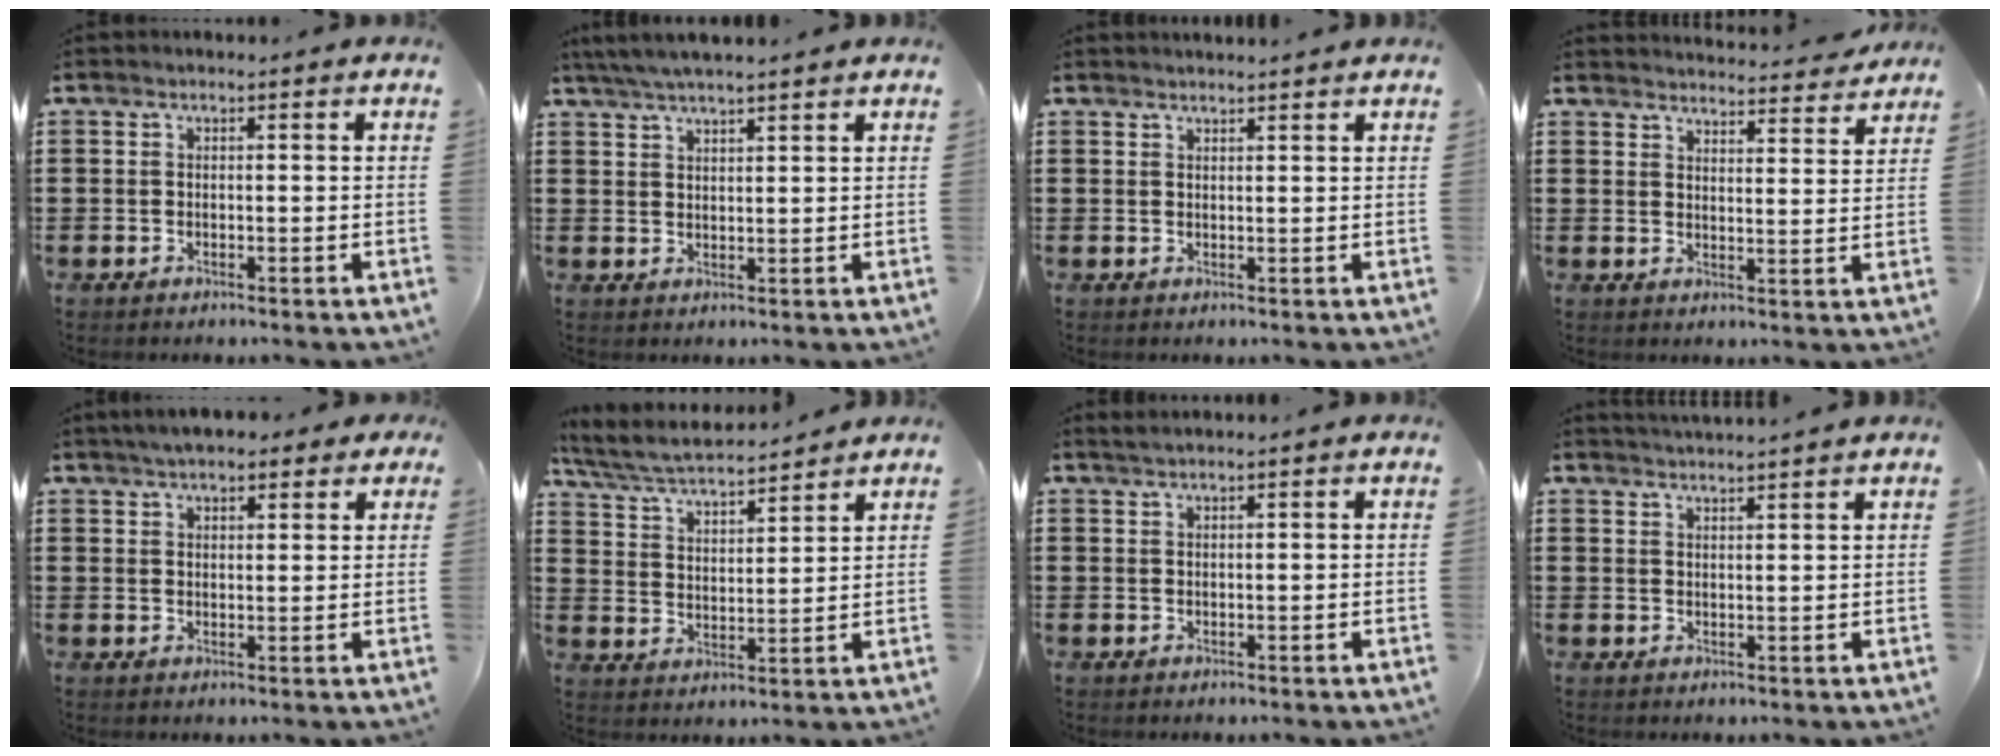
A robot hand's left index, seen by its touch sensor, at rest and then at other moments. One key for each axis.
{"total": 3.7, "fx": 3.3, "fy": 0.0, "fz": 1.6, "tx": -0.040, "ty": -0.002, "tz": 0.061}
{"total": 1.3, "fx": 1.3, "fy": -0.1, "fz": 0.1, "tx": -0.003, "ty": -0.001, "tz": 0.025}
{"total": 3.9, "fx": 3.8, "fy": -0.3, "fz": 0.0, "tx": -0.007, "ty": -0.028, "tz": 0.066}
{"total": 4.1, "fx": 3.5, "fy": 1.3, "fz": 1.8, "tx": -0.045, "ty": 0.005, "tz": 0.064}
{"total": 5.6, "fx": 5.2, "fy": 0.4, "fz": 1.9, "tx": -0.061, "ty": -0.029, "tz": 0.088}
{"total": 1.2, "fx": 1.0, "fy": -0.1, "fz": 0.7, "tx": -0.013, "ty": 0.001, "tz": 0.019}
{"total": 2.3, "fx": 2.2, "fy": -0.5, "fz": 0.1, "tx": -0.007, "ty": -0.008, "tz": 0.043}